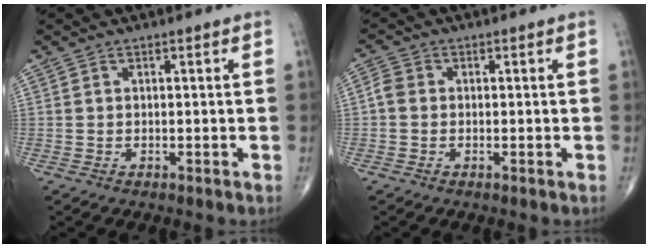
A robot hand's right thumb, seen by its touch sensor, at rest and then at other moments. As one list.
[{"total": 2.5, "force": [-0.2, 2.0, 1.4], "torque": [-0.024, 0.006, -0.012]}]